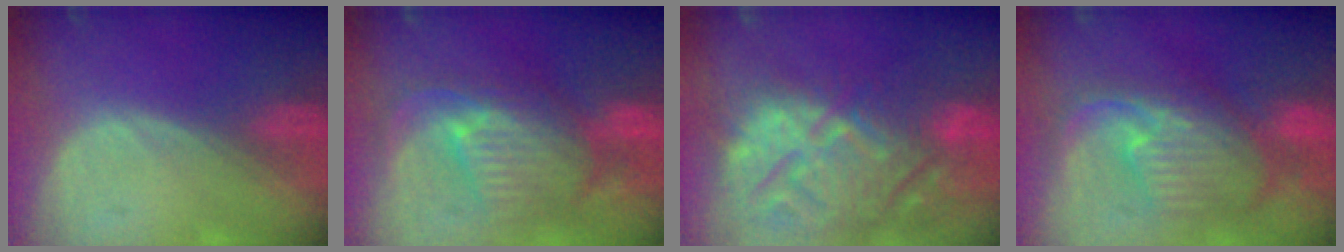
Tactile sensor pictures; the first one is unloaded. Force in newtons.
{"total": 10.6, "press": 9.4, "slide": 4.9}
{"total": 15.3, "press": 13.1, "slide": 8.0}
{"total": 10.9, "press": 9.6, "slide": 5.2}